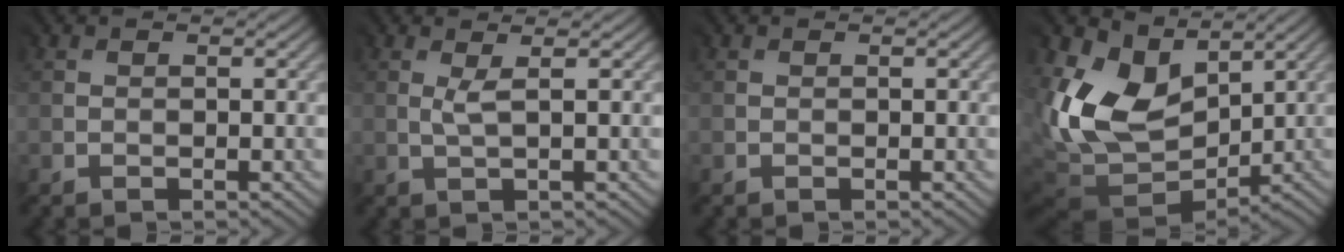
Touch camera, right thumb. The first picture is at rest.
{"total": 1.2, "force": [1.1, -0.4, 0.3], "torque": [-0.011, 0.004, 0.021]}
{"total": 0.0}
{"total": 13.5, "force": [5.8, 9.8, 7.3], "torque": [-0.172, 0.011, 0.118]}